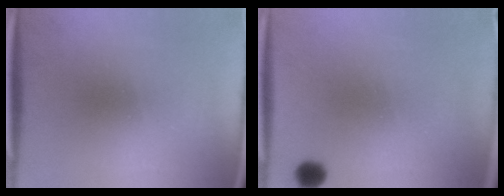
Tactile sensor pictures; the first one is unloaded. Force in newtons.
{"total": 3.6}